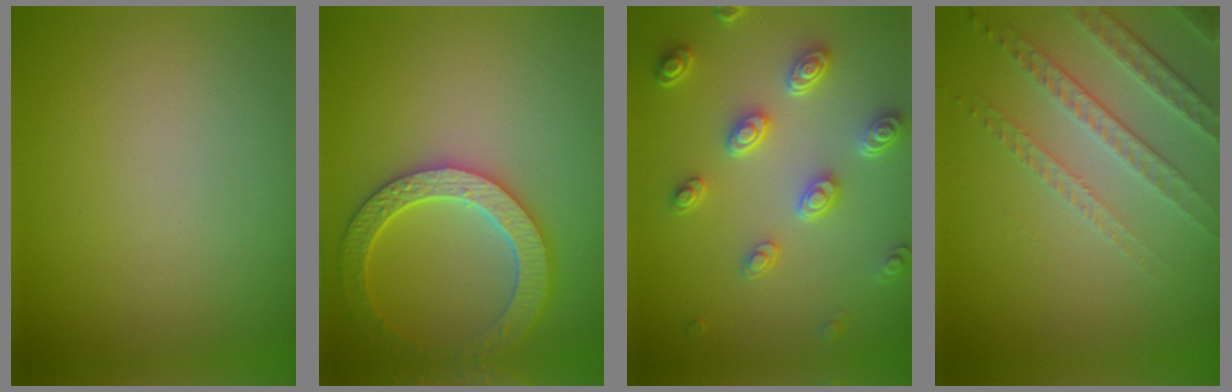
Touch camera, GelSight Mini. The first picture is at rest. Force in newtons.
{"total": 5.9, "press": 5.3, "slide": 2.8}
{"total": 4.6, "press": 3.6, "slide": 2.8}
{"total": 4.7, "press": 3.3, "slide": 3.3}